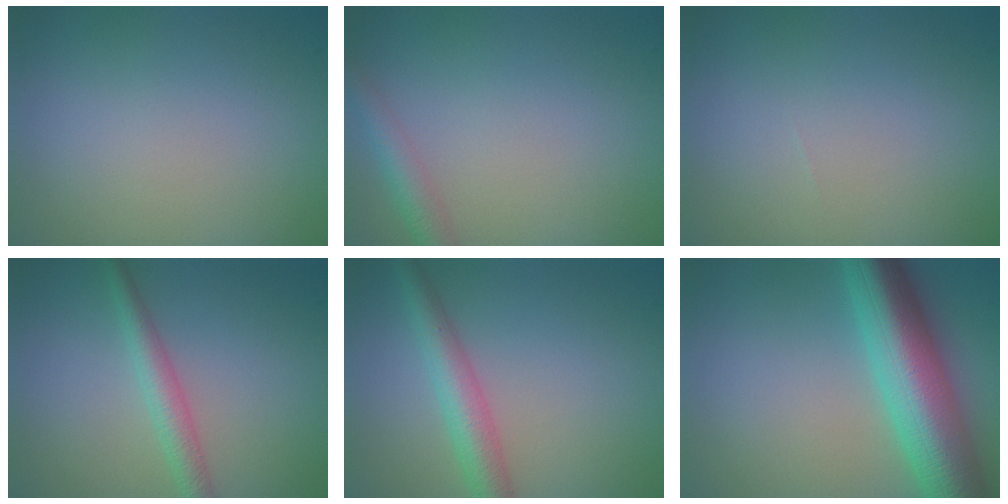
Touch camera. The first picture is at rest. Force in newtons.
{"total": 2.5, "press": 2.5, "slide": 0.1}
{"total": 0.0}
{"total": 2.6, "press": 2.6, "slide": 0.2}
{"total": 4.0, "press": 4.0, "slide": 0.2}
{"total": 10.7, "press": 10.7, "slide": 0.2}